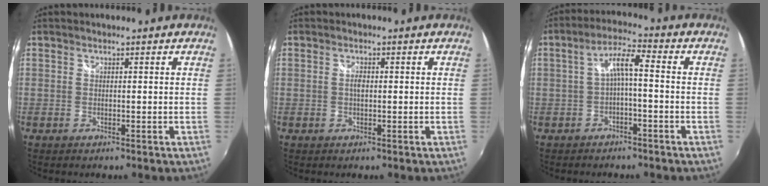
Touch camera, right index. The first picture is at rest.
{"total": 1.5, "force": [-0.1, 0.7, 1.3], "torque": [-0.026, 0.002, -0.003]}
{"total": 5.3, "force": [-1.2, 0.9, 5.1], "torque": [-0.107, 0.014, -0.021]}